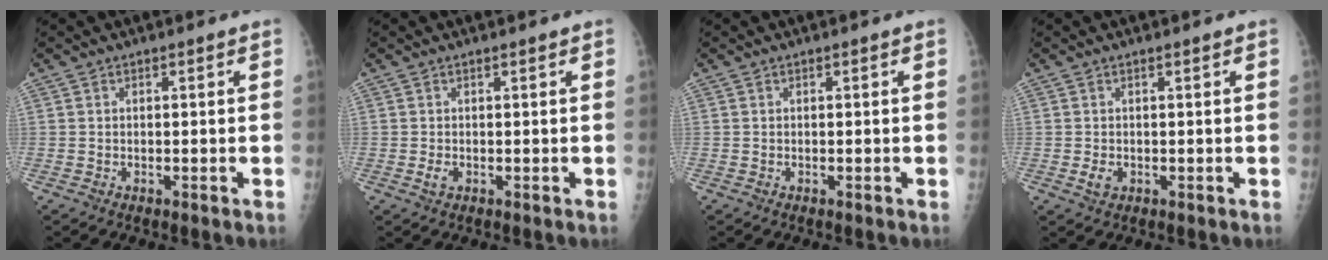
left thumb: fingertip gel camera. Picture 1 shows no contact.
{"total": 1.5, "force": [0.2, 0.8, 1.2], "torque": [-0.022, 0.003, 0.007]}
{"total": 0.0}
{"total": 1.9, "force": [0.1, 1.2, 1.4], "torque": [-0.022, -0.002, 0.008]}